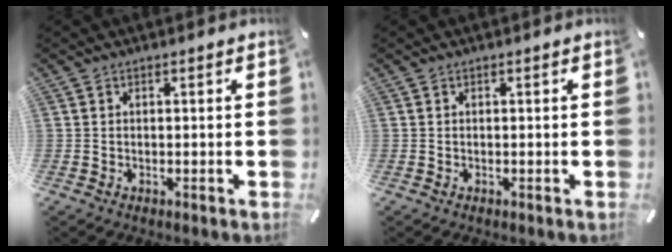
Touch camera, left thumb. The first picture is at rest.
{"total": 0.0}